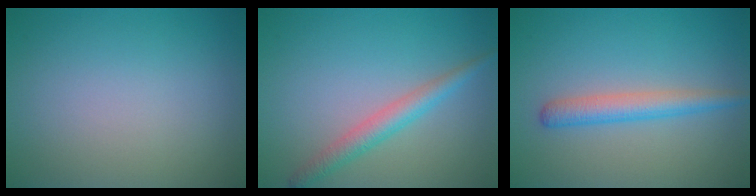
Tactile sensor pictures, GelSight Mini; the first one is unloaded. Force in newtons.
{"total": 2.7, "press": 2.7, "slide": 0.2}
{"total": 2.9, "press": 2.9, "slide": 0.1}